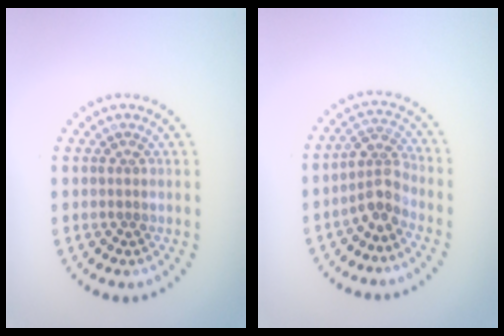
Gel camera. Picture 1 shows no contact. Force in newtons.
{"total": 2.8, "press": 2.1, "slide": 1.8}